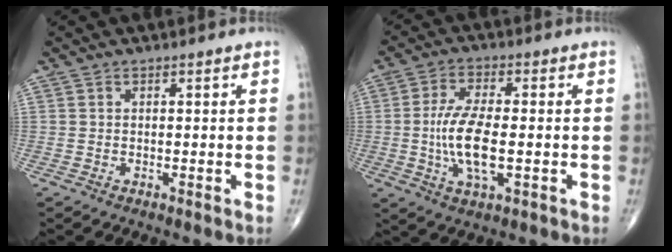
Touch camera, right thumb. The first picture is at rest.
{"total": 10.5, "force": [-1.2, 4.0, 9.7], "torque": [-0.199, -0.002, -0.022]}